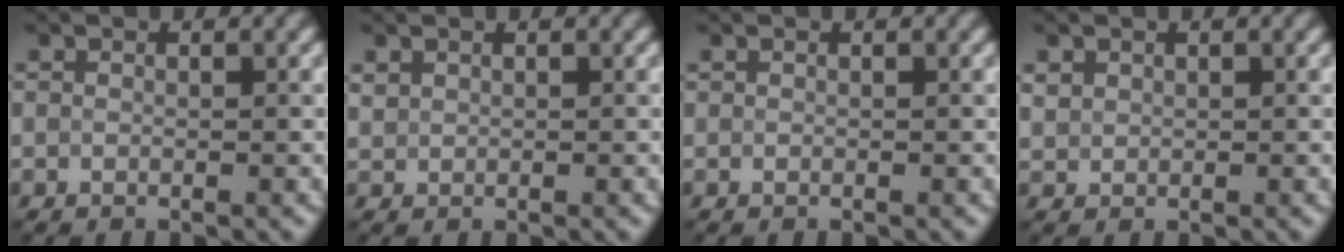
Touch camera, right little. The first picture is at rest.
{"total": 0.7, "force": [0.5, 0.5, 0.1], "torque": [-0.003, -0.001, 0.015]}
{"total": 0.0}
{"total": 1.0, "force": [0.5, 0.8, 0.2], "torque": [-0.002, -0.002, 0.014]}